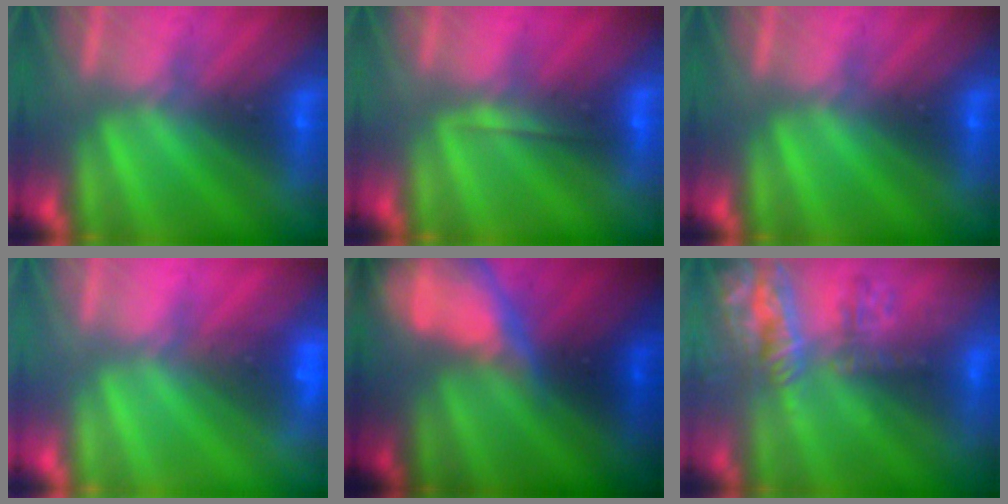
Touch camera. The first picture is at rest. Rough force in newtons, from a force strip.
{"total": 1.8}
{"total": 0.0}
{"total": 3.2}
{"total": 9.1}
{"total": 9.5}